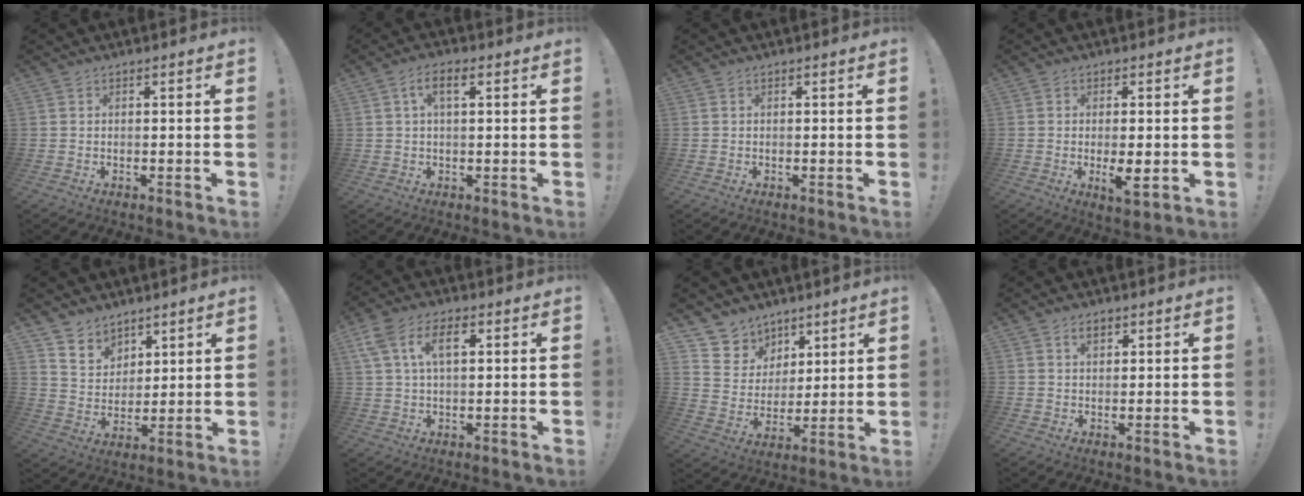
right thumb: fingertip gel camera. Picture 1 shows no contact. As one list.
[{"total": 5.1, "force": [1.3, 2.3, 4.3], "torque": [-0.069, 0.007, 0.019]}, {"total": 0.0}, {"total": 6.2, "force": [-1.0, 1.5, 5.9], "torque": [-0.092, -0.014, -0.015]}, {"total": 7.6, "force": [6.1, 4.5, 0.3], "torque": [-0.013, -0.057, 0.120]}, {"total": 8.9, "force": [2.9, 4.8, 6.9], "torque": [-0.126, 0.009, 0.052]}, {"total": 8.8, "force": [5.8, 6.6, 0.4], "torque": [-0.011, -0.054, 0.118]}, {"total": 2.5, "force": [1.4, 1.4, 1.4], "torque": [-0.019, -0.002, 0.024]}]